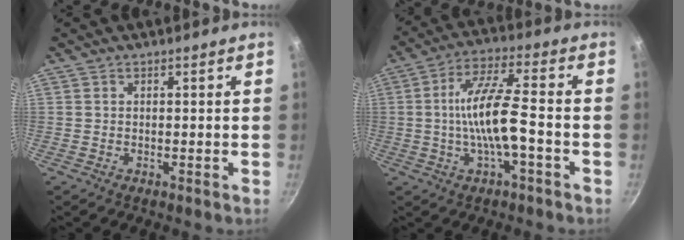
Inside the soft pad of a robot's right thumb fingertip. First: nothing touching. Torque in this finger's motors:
{"motor_torque": [2.17, 2.85, 1.48, 0.03, 0.16]}